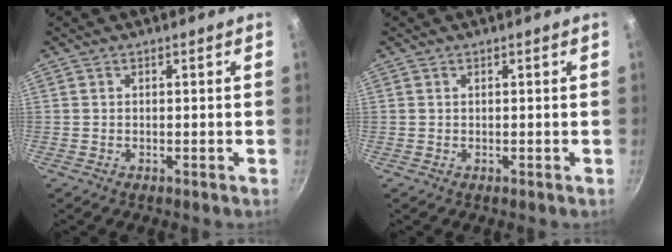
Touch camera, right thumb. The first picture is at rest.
{"total": 0.0}